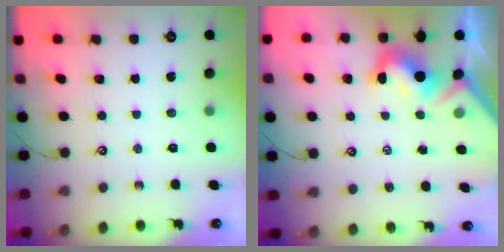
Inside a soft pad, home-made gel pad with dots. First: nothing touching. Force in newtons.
{"total": 6.0, "press": 5.9, "slide": 1.0}